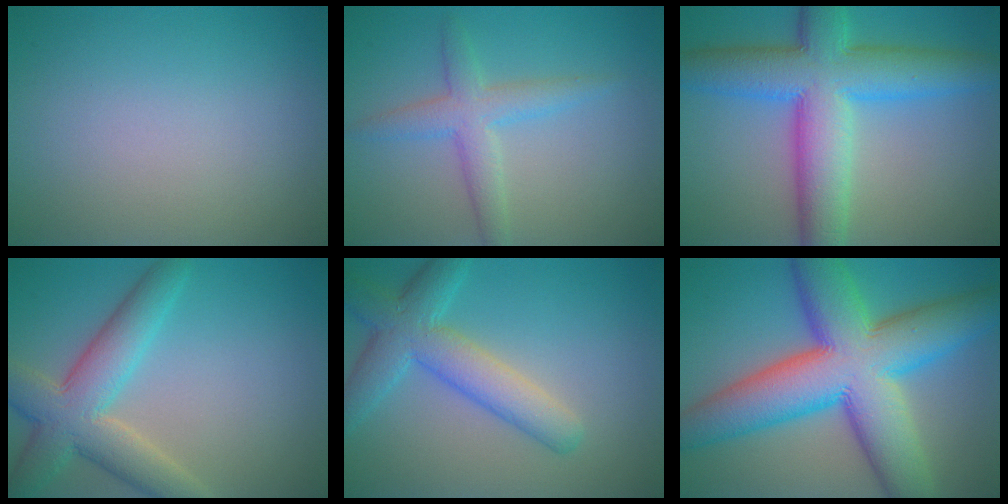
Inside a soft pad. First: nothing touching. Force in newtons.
{"total": 3.4, "press": 3.4, "slide": 0.1}
{"total": 10.6, "press": 10.6, "slide": 0.2}
{"total": 6.6, "press": 6.6, "slide": 0.3}
{"total": 5.7, "press": 5.6, "slide": 0.2}
{"total": 14.4, "press": 14.4, "slide": 0.3}